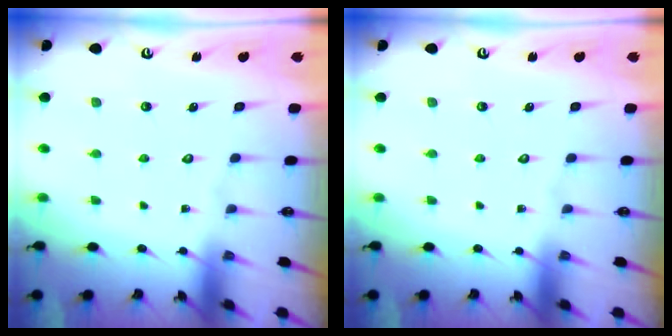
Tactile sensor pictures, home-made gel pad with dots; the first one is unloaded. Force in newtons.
{"total": 0.0}